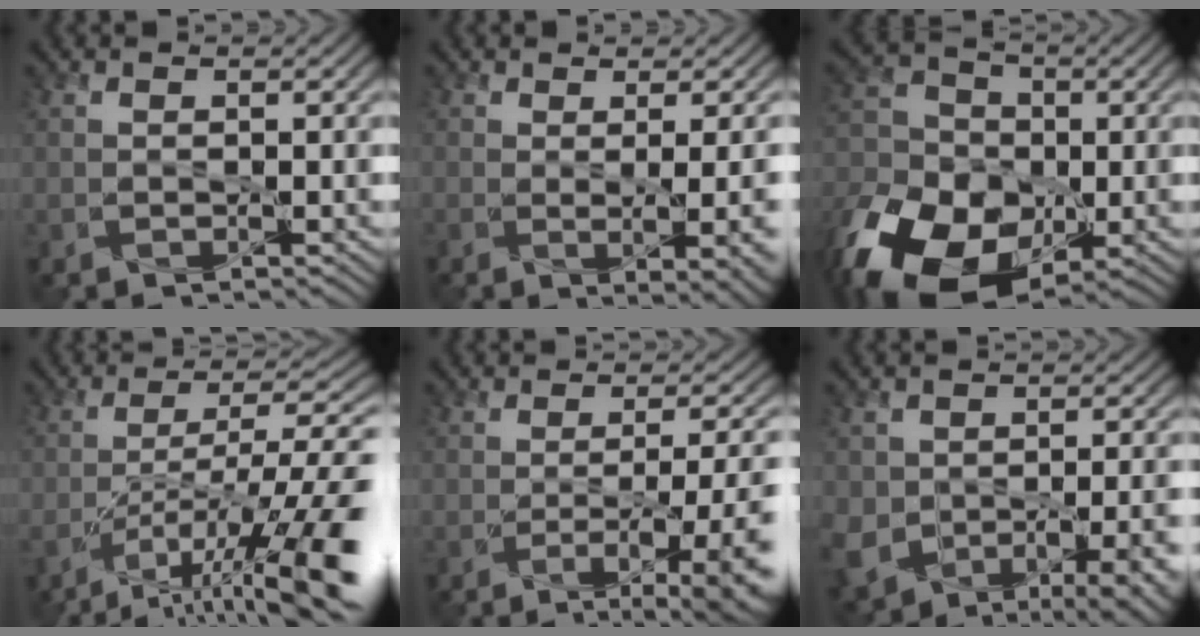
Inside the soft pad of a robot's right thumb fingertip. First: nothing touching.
{"total": 6.8, "force": [-0.7, 2.3, 6.4], "torque": [-0.073, -0.005, 0.003]}
{"total": 16.4, "force": [-6.7, 10.9, 10.2], "torque": [-0.239, -0.030, -0.133]}
{"total": 16.9, "force": [-8.2, 5.1, 13.9], "torque": [-0.223, -0.007, -0.134]}
{"total": 11.7, "force": [-4.1, 3.6, 10.3], "torque": [-0.123, -0.011, -0.052]}
{"total": 14.5, "force": [-6.4, 9.9, 8.4], "torque": [-0.139, -0.044, -0.049]}